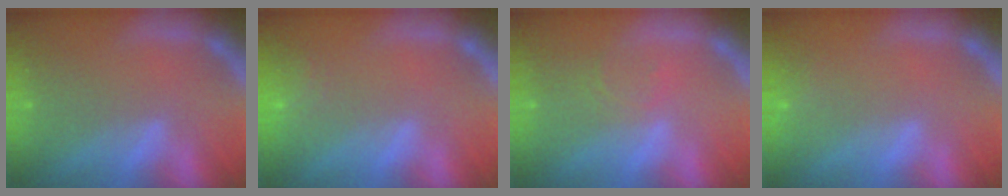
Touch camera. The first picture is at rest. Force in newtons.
{"total": 2.5}
{"total": 1.9}
{"total": 0.9}